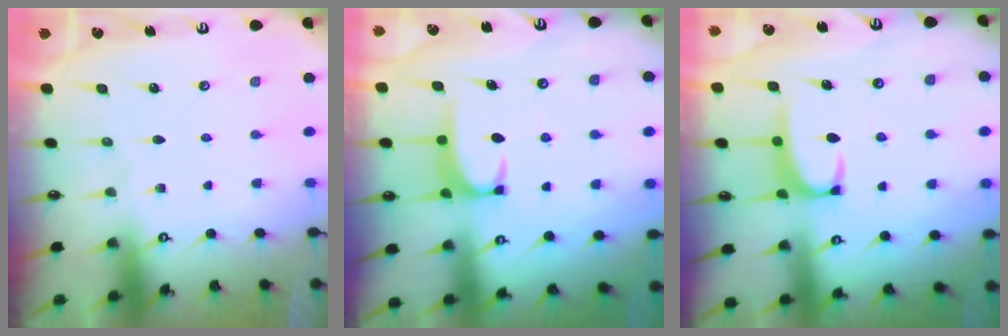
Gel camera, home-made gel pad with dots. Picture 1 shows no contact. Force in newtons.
{"total": 1.9, "press": 1.8, "slide": 0.5}
{"total": 2.3, "press": 2.2, "slide": 0.6}